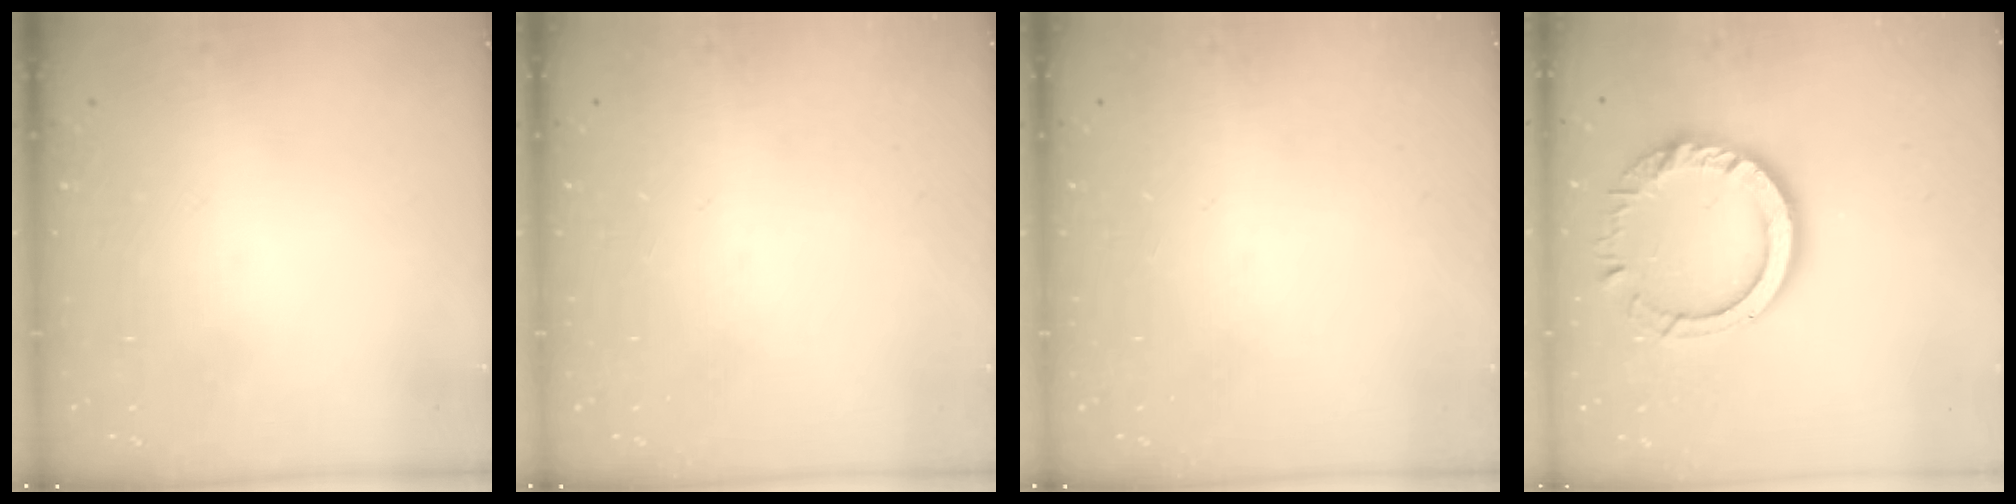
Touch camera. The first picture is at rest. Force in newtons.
{"total": 0.0}
{"total": 0.0}
{"total": 14.7, "press": 14.6, "slide": 1.3}